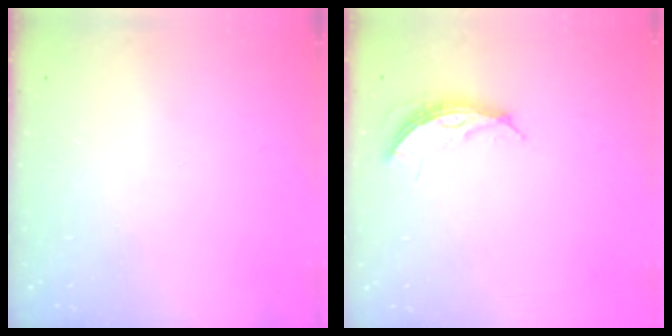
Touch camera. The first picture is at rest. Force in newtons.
{"total": 4.6, "press": 4.5, "slide": 0.4}